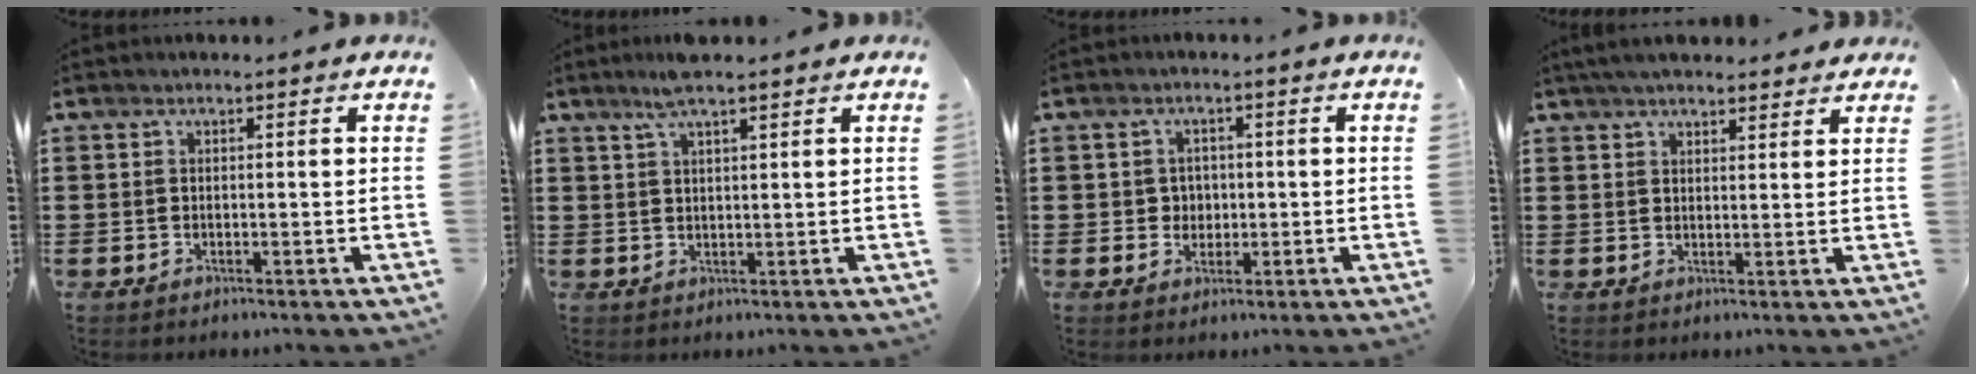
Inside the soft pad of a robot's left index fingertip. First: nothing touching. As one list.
[{"total": 3.9, "force": [2.9, 0.5, 2.5], "torque": [-0.055, 0.002, 0.052]}, {"total": 2.7, "force": [0.1, 2.5, 0.9], "torque": [-0.028, 0.009, -0.003]}, {"total": 3.8, "force": [3.5, 0.7, 1.2], "torque": [-0.033, 0.000, 0.066]}]